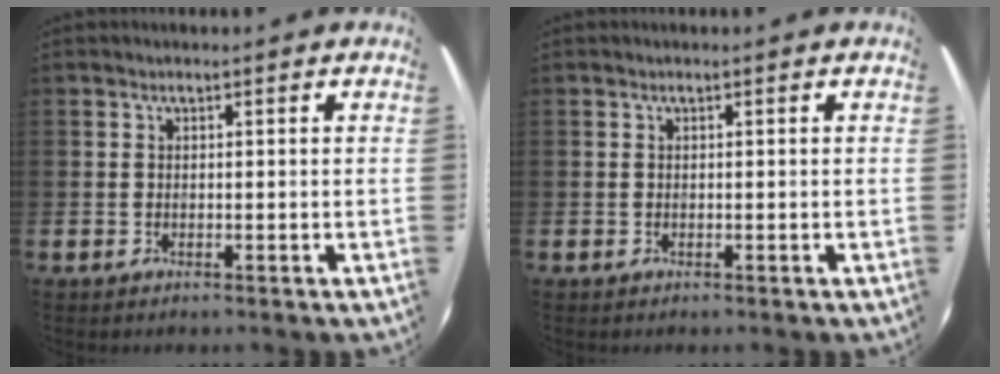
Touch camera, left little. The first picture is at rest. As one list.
[{"total": 0.0}]